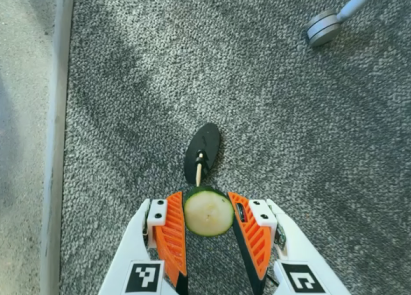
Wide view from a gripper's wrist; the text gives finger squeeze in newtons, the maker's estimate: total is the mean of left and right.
{"total": 8.3, "left": 7.8, "right": 8.9}